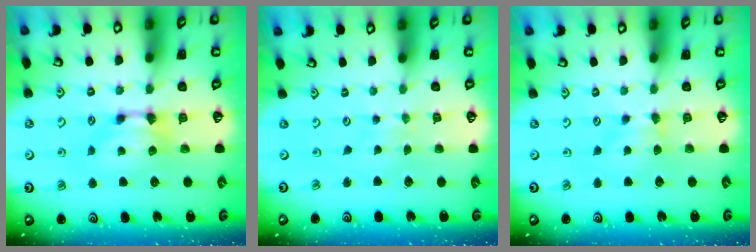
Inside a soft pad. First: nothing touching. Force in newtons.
{"total": 3.2, "press": 3.2, "slide": 0.2}
{"total": 2.4, "press": 2.3, "slide": 0.5}